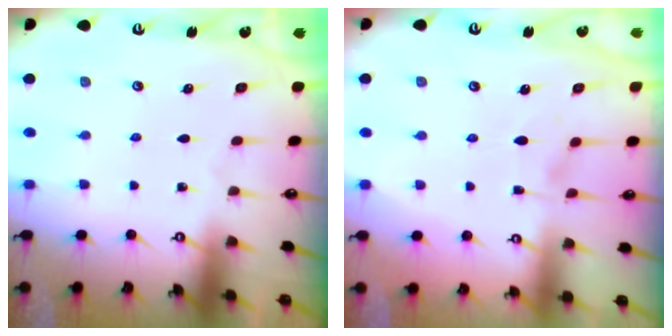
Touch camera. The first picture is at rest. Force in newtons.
{"total": 2.1, "press": 1.9, "slide": 0.9}